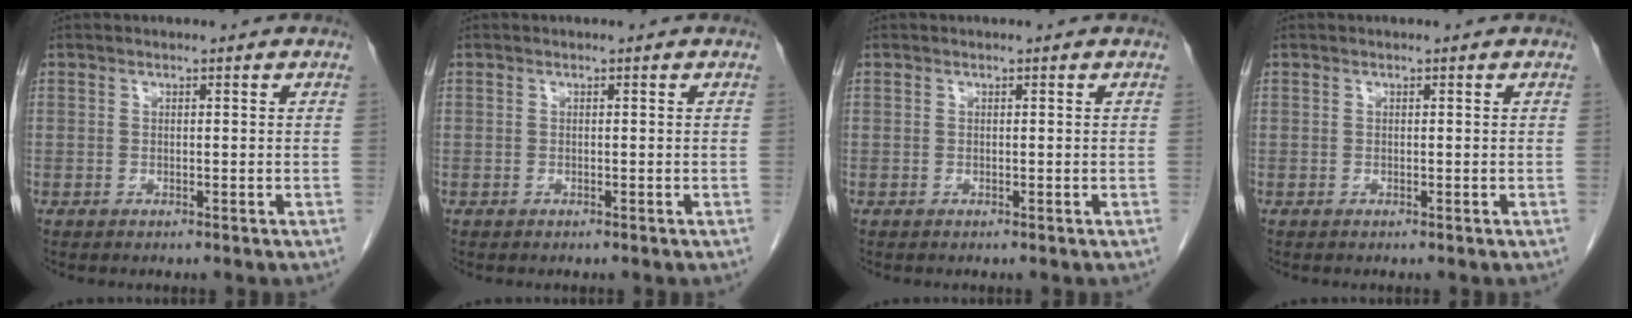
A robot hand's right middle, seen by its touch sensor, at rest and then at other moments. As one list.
[{"total": 0.0}, {"total": 0.0}, {"total": 0.0}]